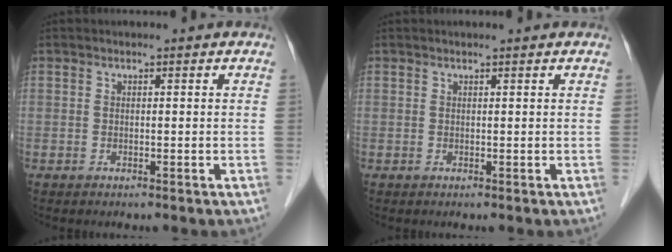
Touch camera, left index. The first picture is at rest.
{"total": 1.0, "force": [0.9, -0.2, 0.3], "torque": [-0.007, 0.004, 0.017]}